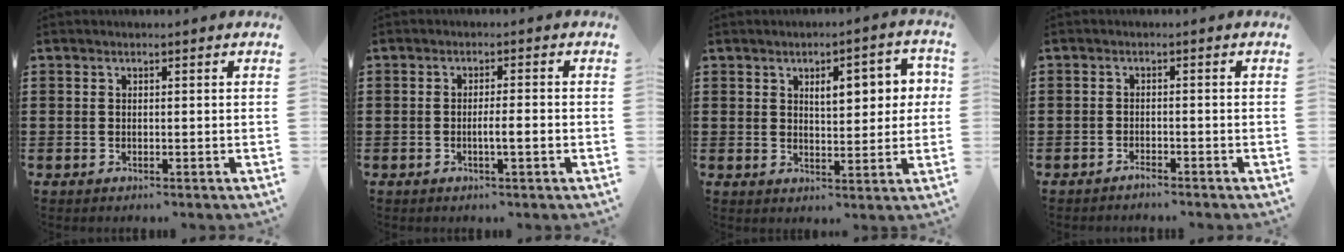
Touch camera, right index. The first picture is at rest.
{"total": 2.5, "force": [-0.8, 0.1, 2.4], "torque": [-0.042, -0.002, -0.015]}
{"total": 6.0, "force": [1.7, 2.8, 5.0], "torque": [-0.072, -0.003, 0.018]}
{"total": 1.4, "force": [-1.3, 0.0, 0.3], "torque": [-0.009, 0.000, -0.026]}